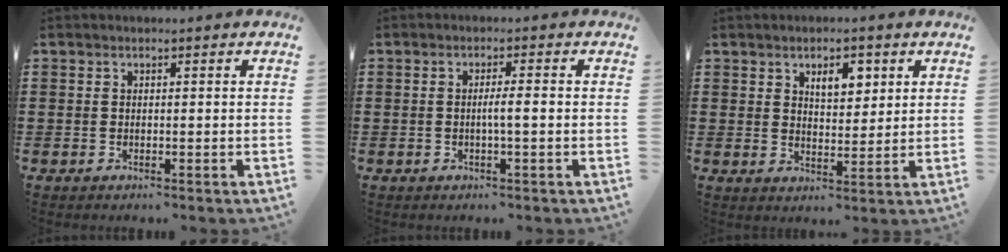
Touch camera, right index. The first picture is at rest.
{"total": 2.4, "force": [-0.4, 0.0, 2.4], "torque": [-0.041, -0.003, -0.009]}
{"total": 4.6, "force": [2.3, 2.4, 3.2], "torque": [-0.048, 0.001, 0.033]}